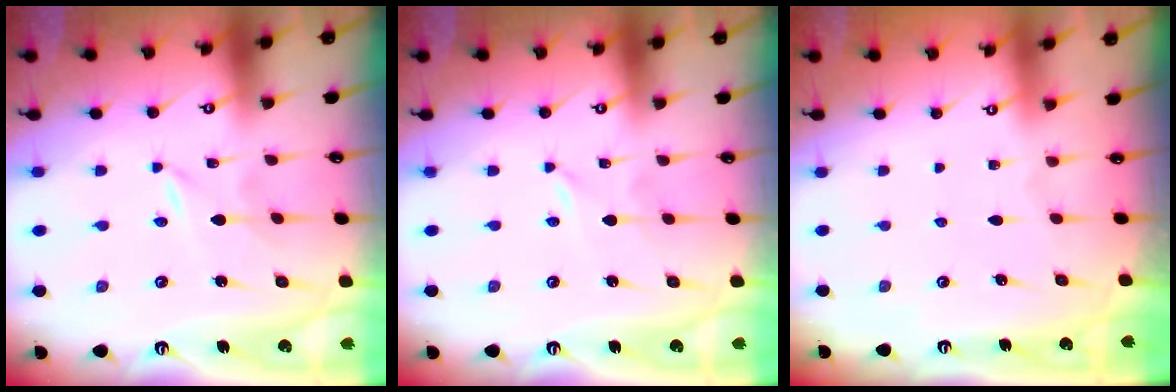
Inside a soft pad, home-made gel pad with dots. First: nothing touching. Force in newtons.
{"total": 0.0}
{"total": 0.0}